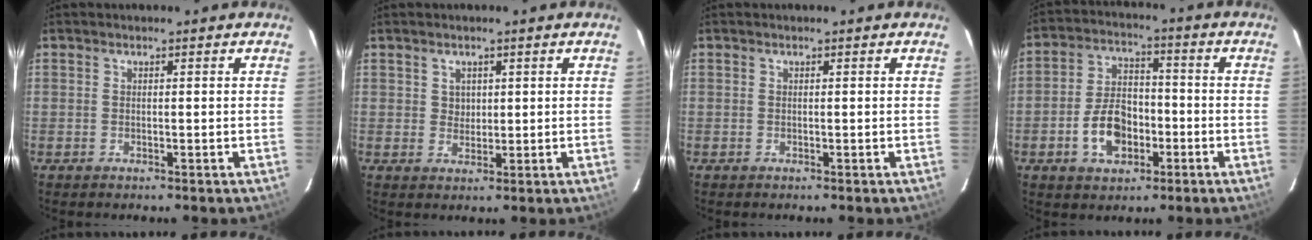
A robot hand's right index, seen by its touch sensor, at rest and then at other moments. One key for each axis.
{"total": 2.3, "fx": 1.0, "fy": 2.1, "fz": 0.5, "tx": -0.002, "ty": 0.005, "tz": 0.018}
{"total": 0.0}
{"total": 9.8, "fx": -3.7, "fy": 6.2, "fz": 6.5, "tx": -0.133, "ty": 0.020, "tz": -0.058}